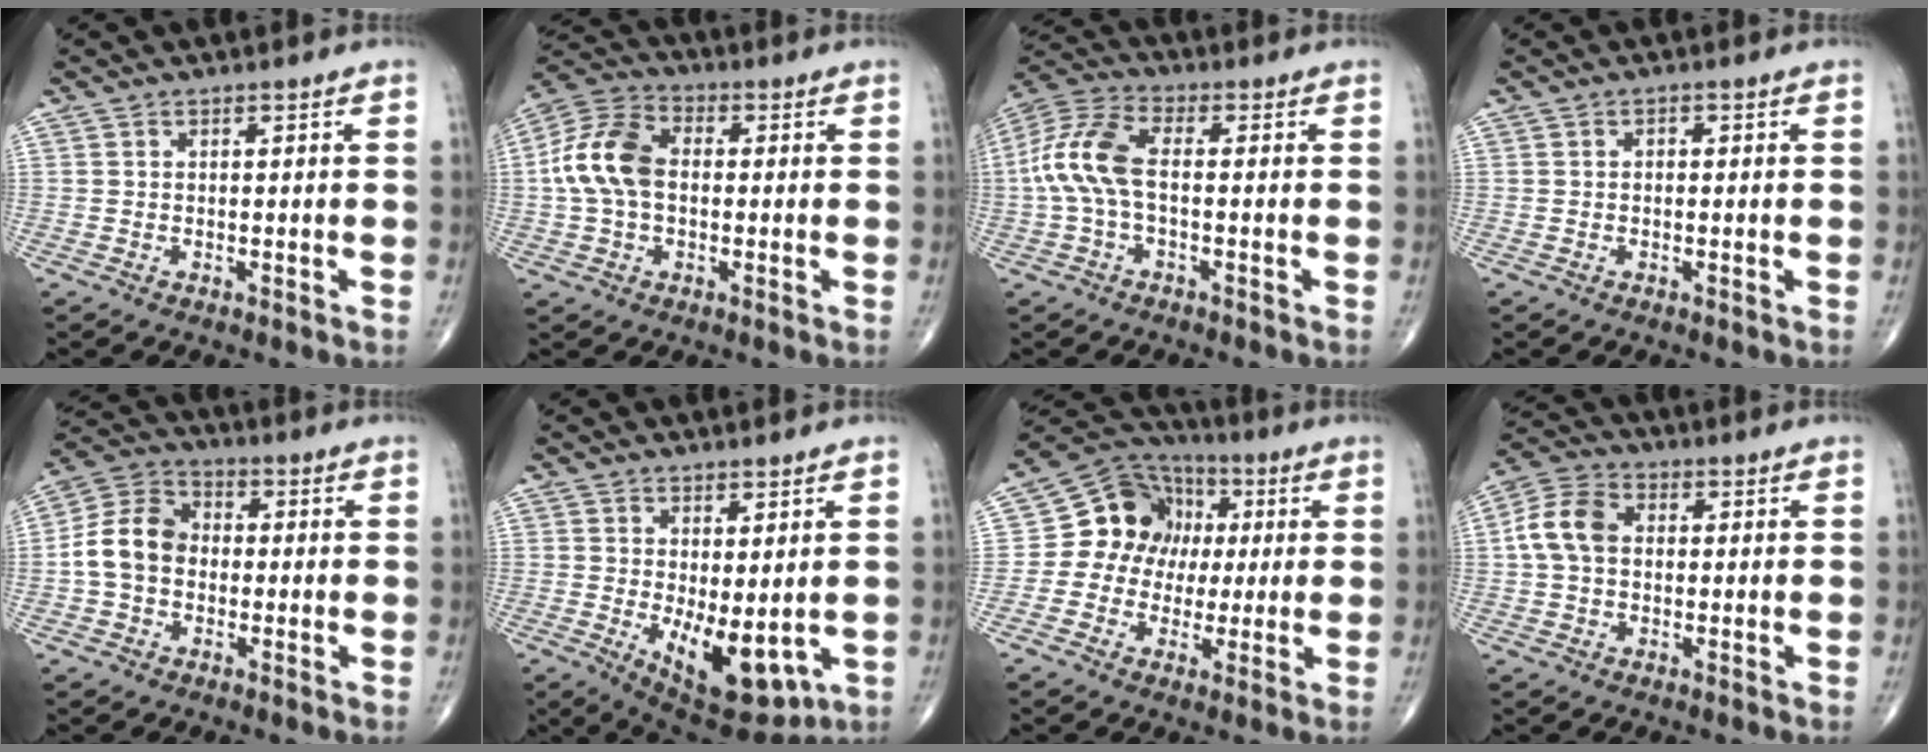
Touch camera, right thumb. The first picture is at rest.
{"total": 11.8, "force": [0.1, 7.8, 8.9], "torque": [-0.181, 0.031, -0.007]}
{"total": 10.5, "force": [-0.6, 5.1, 9.2], "torque": [-0.213, 0.030, -0.017]}
{"total": 0.8, "force": [-0.1, 0.6, 0.5], "torque": [-0.001, 0.003, -0.007]}
{"total": 9.9, "force": [-0.9, 7.7, 6.1], "torque": [-0.105, 0.034, -0.029]}
{"total": 11.5, "force": [-1.7, 5.5, 10.0], "torque": [-0.130, -0.023, -0.002]}
{"total": 12.7, "force": [0.6, 11.1, 6.0], "torque": [-0.062, 0.028, -0.002]}
{"total": 8.2, "force": [0.6, 5.9, 5.6], "torque": [-0.110, 0.024, 0.003]}